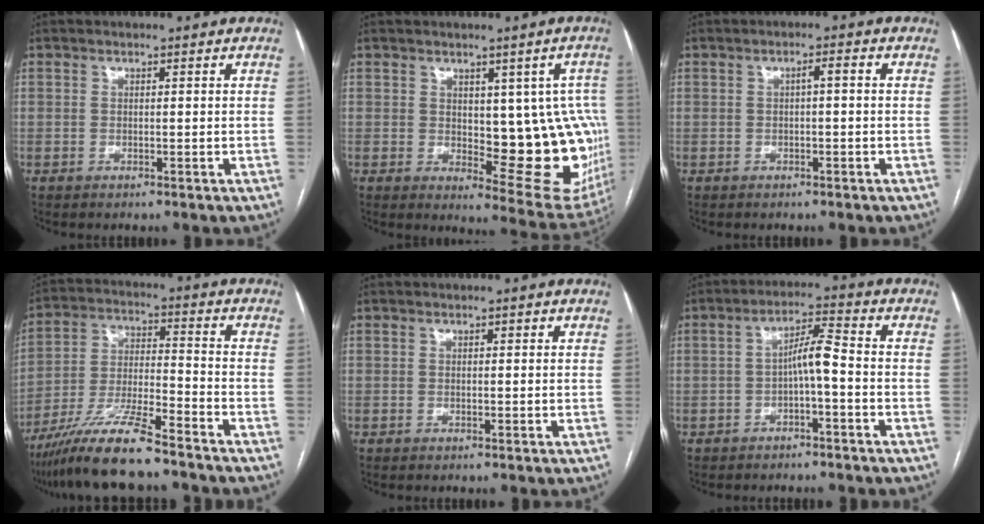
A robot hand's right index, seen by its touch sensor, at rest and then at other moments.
{"total": 14.2, "force": [0.5, 6.2, 12.7], "torque": [-0.114, 0.001, 0.020]}
{"total": 1.6, "force": [0.1, 0.2, 1.6], "torque": [-0.024, 0.006, 0.002]}
{"total": 12.9, "force": [-10.4, 0.8, 7.6], "torque": [-0.144, -0.016, -0.189]}
{"total": 0.7, "force": [0.3, 0.3, 0.5], "torque": [-0.007, 0.002, 0.003]}
{"total": 4.9, "force": [-1.2, 0.6, 4.7], "torque": [-0.081, 0.020, -0.019]}